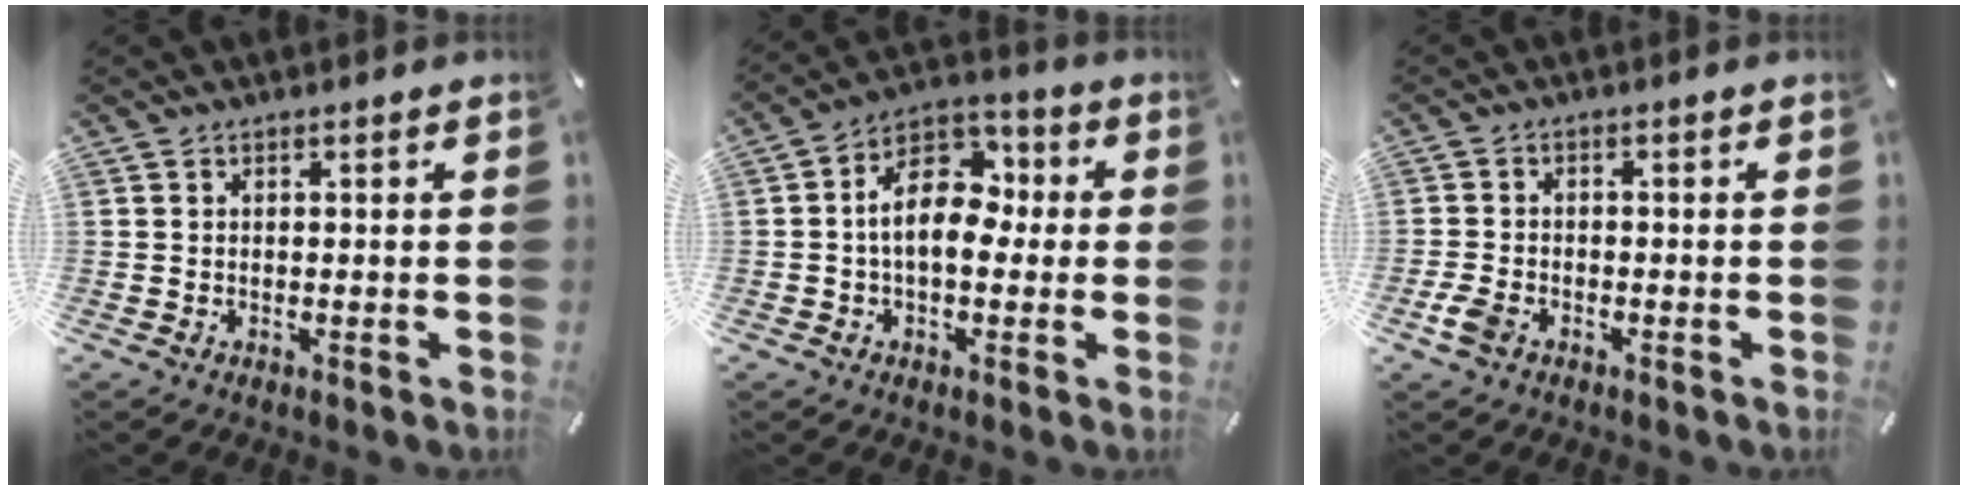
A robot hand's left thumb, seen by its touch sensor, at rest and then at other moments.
{"total": 11.7, "force": [0.1, 7.9, 8.7], "torque": [-0.155, 0.001, -0.001]}
{"total": 4.0, "force": [-2.0, 2.4, 2.5], "torque": [-0.066, 0.001, -0.043]}